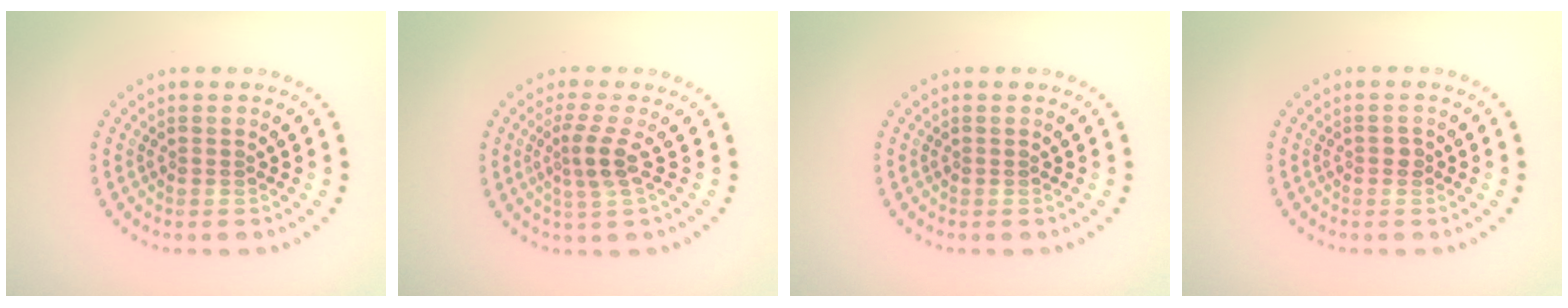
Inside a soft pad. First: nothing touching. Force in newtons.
{"total": 2.5, "press": 1.8, "slide": 1.8}
{"total": 0.0}
{"total": 0.9, "press": 0.9, "slide": 0.0}